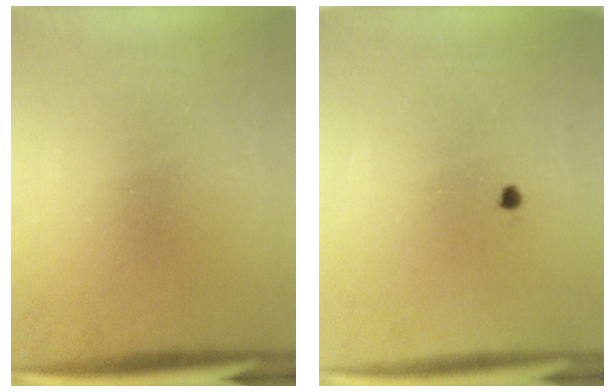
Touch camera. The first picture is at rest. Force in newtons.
{"total": 1.0}